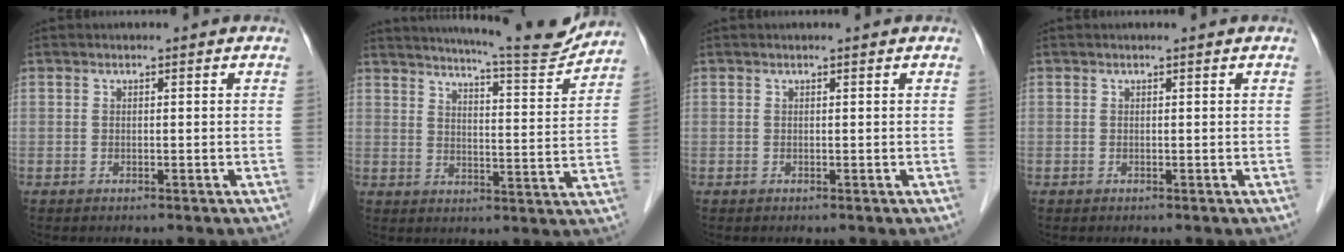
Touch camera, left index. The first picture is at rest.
{"total": 13.7, "force": [12.9, 0.0, 4.6], "torque": [-0.073, -0.032, 0.167]}
{"total": 0.0}
{"total": 0.0}